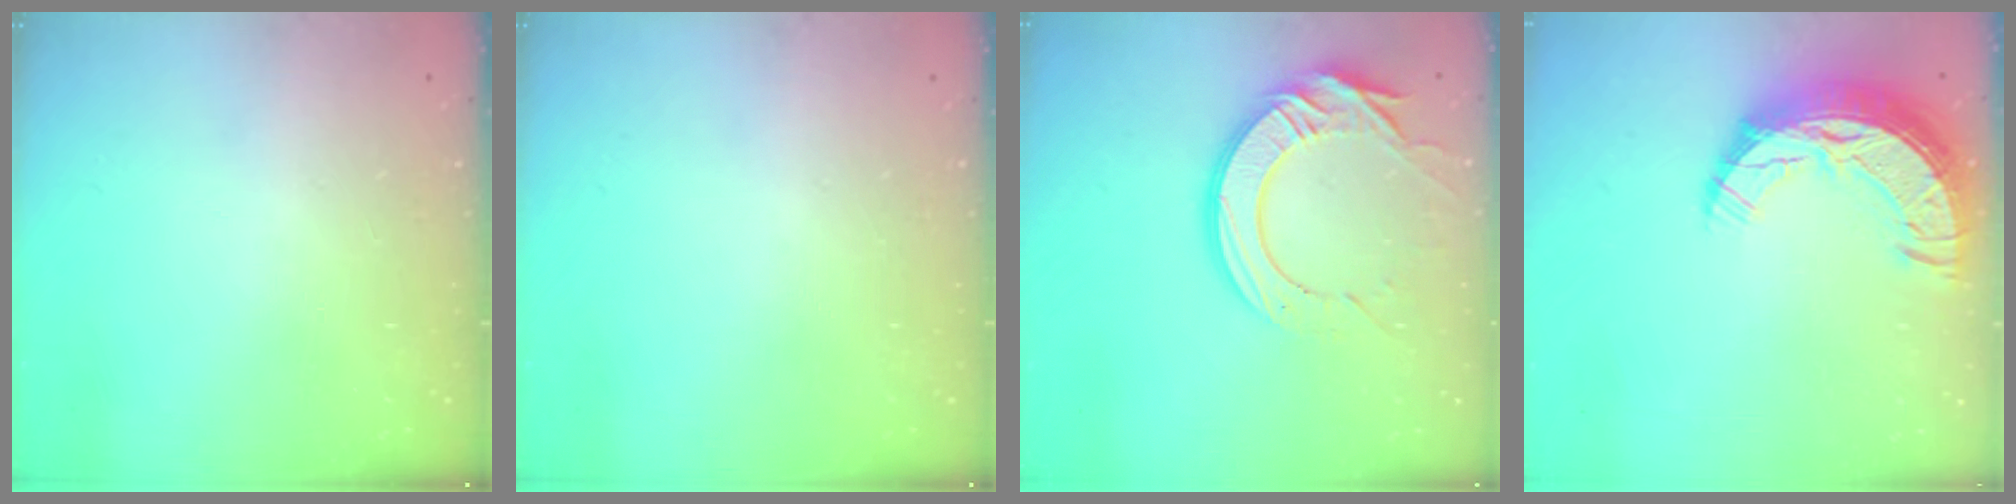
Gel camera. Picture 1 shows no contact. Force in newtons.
{"total": 0.0}
{"total": 16.4, "press": 16.4, "slide": 1.2}
{"total": 14.4, "press": 14.3, "slide": 1.2}